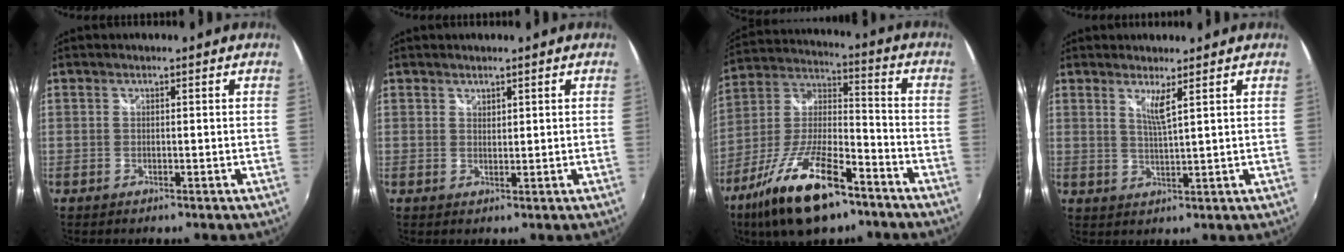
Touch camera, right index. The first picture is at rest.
{"total": 1.1, "force": [1.0, 0.4, 0.1], "torque": [0.000, 0.000, 0.018]}
{"total": 20.4, "force": [-12.4, 7.1, 14.5], "torque": [-0.295, -0.026, -0.225]}
{"total": 3.1, "force": [1.9, -0.3, 2.5], "torque": [-0.050, -0.011, 0.031]}